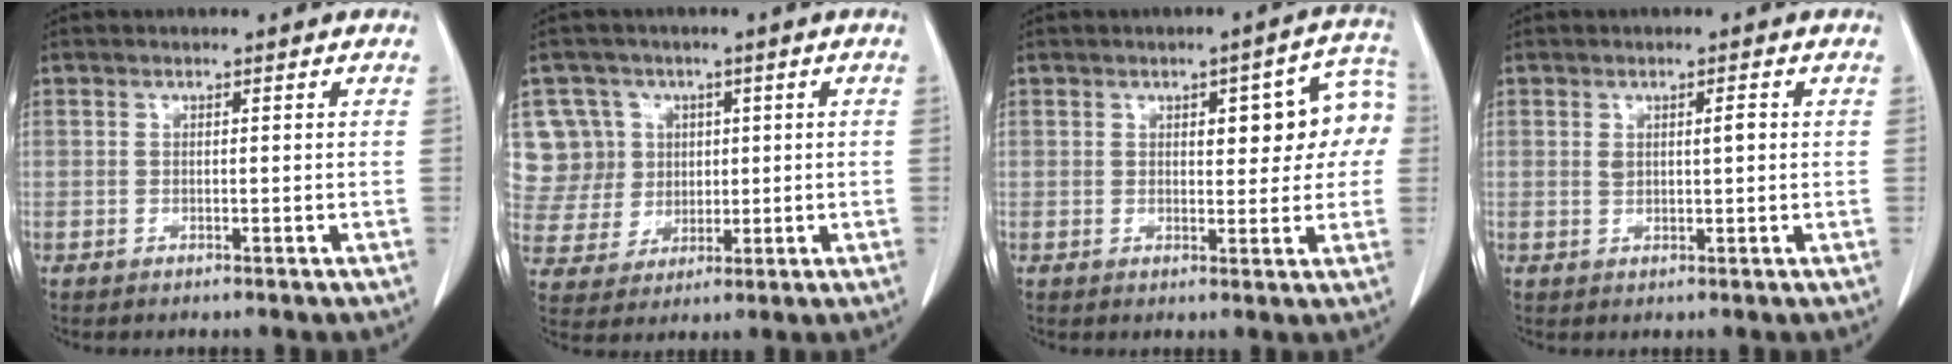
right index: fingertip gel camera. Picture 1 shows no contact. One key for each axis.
{"total": 10.6, "fx": 3.3, "fy": 10.0, "fz": 1.2, "tx": -0.043, "ty": 0.042, "tz": 0.081}
{"total": 9.3, "fx": 1.6, "fy": 3.3, "fz": 8.5, "tx": -0.094, "ty": 0.032, "tz": 0.020}
{"total": 2.3, "fx": 0.6, "fy": 0.7, "fz": 2.1, "tx": -0.038, "ty": 0.002, "tz": 0.013}